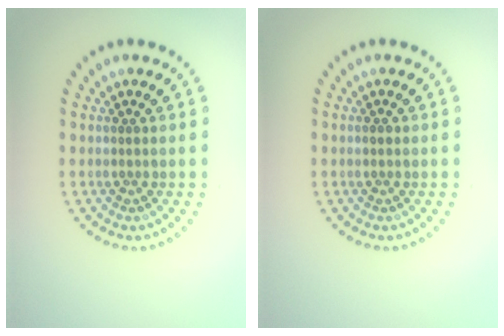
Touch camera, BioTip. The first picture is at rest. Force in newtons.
{"total": 0.7, "press": 0.7, "slide": 0.1}